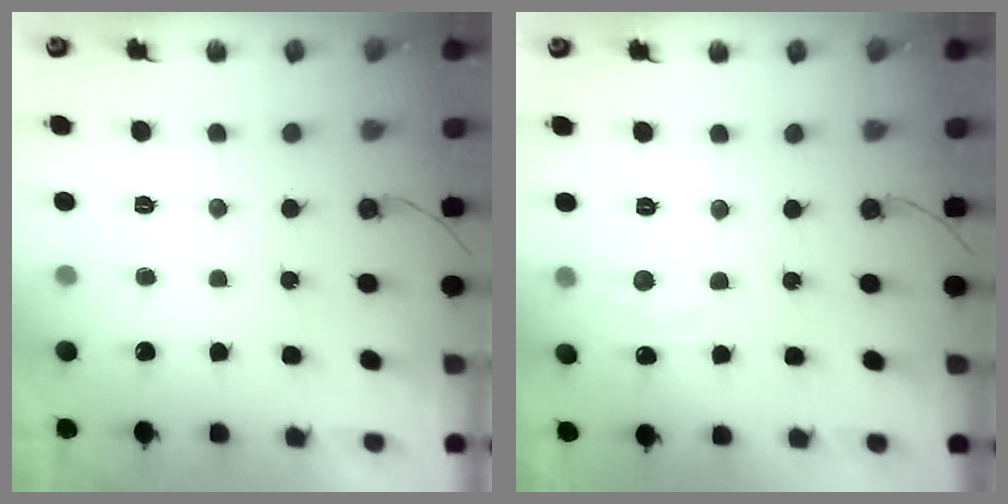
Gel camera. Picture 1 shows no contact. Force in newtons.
{"total": 5.3, "press": 5.2, "slide": 0.7}